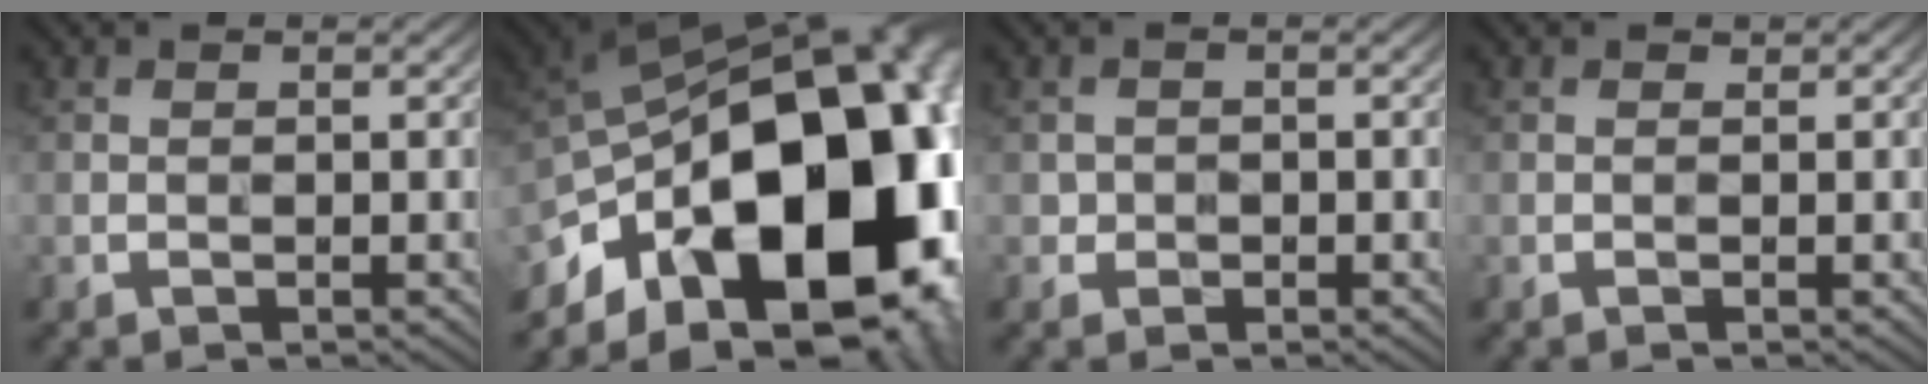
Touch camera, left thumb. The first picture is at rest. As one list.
[{"total": 22.7, "force": [-6.9, 12.6, 17.6], "torque": [-0.307, -0.038, -0.091]}, {"total": 1.2, "force": [-0.3, 1.2, 0.1], "torque": [0.006, -0.001, -0.008]}, {"total": 0.0}]